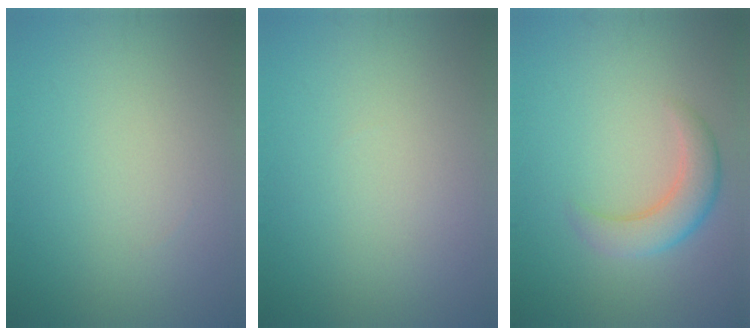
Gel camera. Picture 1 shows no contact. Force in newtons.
{"total": 0.0}
{"total": 3.5, "press": 3.5, "slide": 0.1}